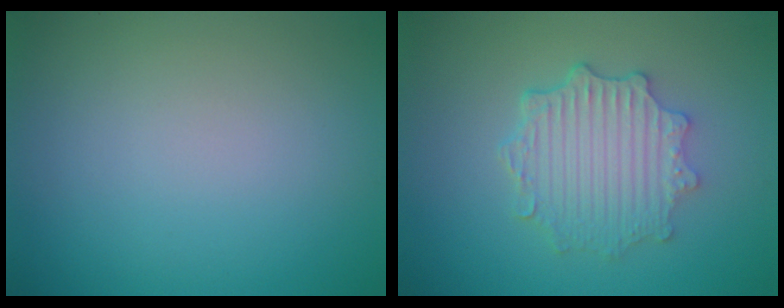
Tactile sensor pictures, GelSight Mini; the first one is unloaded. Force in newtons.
{"total": 4.6, "press": 3.7, "slide": 2.7}